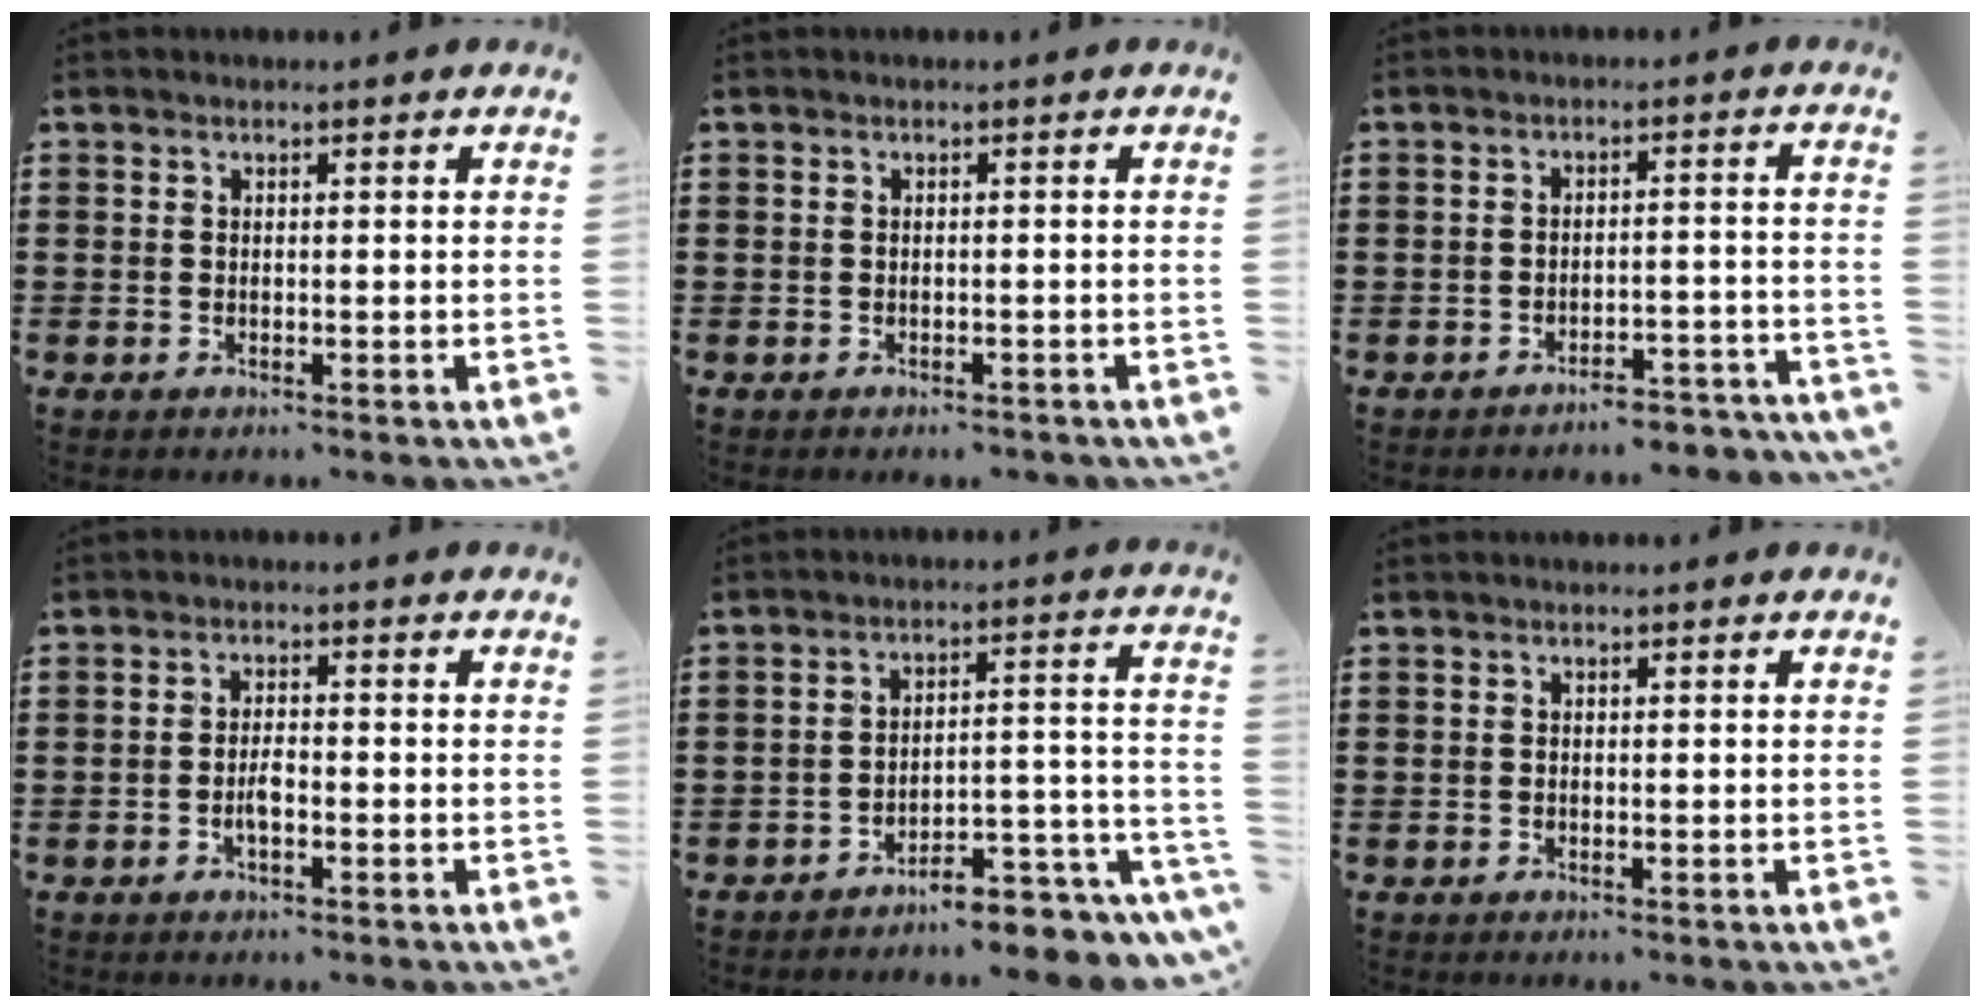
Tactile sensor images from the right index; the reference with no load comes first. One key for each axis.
{"total": 0.7, "fx": -0.6, "fy": 0.2, "fz": 0.1, "tx": -0.004, "ty": 0.000, "tz": -0.014}
{"total": 4.0, "fx": -3.9, "fy": 0.2, "fz": 0.8, "tx": -0.016, "ty": 0.001, "tz": -0.080}
{"total": 2.4, "fx": -0.9, "fy": 0.8, "fz": 2.1, "tx": -0.046, "ty": 0.001, "tz": -0.019}
{"total": 6.3, "fx": -6.0, "fy": 0.5, "fz": 2.0, "tx": -0.027, "ty": 0.001, "tz": -0.115}
{"total": 0.0}